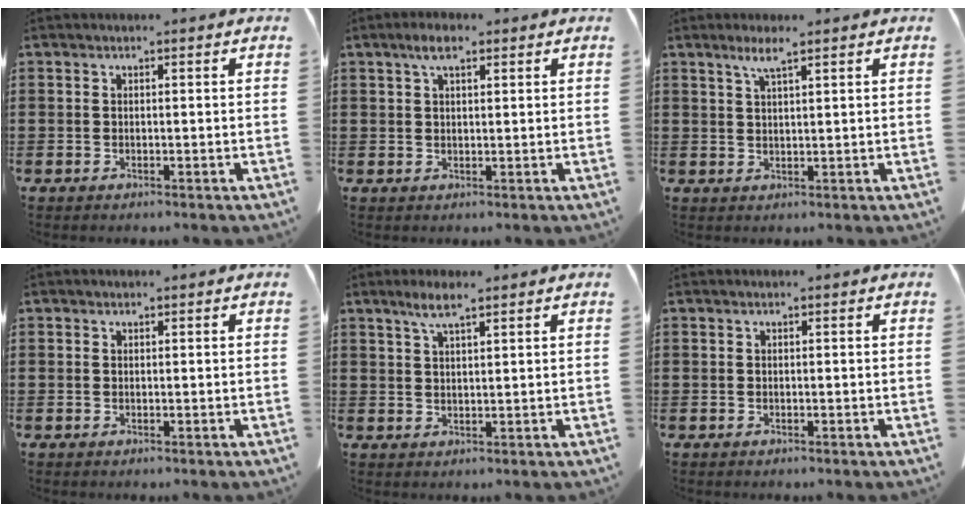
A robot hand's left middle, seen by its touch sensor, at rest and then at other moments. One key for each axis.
{"total": 3.5, "fx": 1.9, "fy": 1.1, "fz": 2.7, "tx": -0.057, "ty": 0.007, "tz": 0.033}
{"total": 3.0, "fx": 2.1, "fy": 0.2, "fz": 2.2, "tx": -0.048, "ty": 0.002, "tz": 0.036}
{"total": 0.0}
{"total": 3.4, "fx": 2.3, "fy": 0.5, "fz": 2.5, "tx": -0.054, "ty": 0.004, "tz": 0.040}
{"total": 0.0}